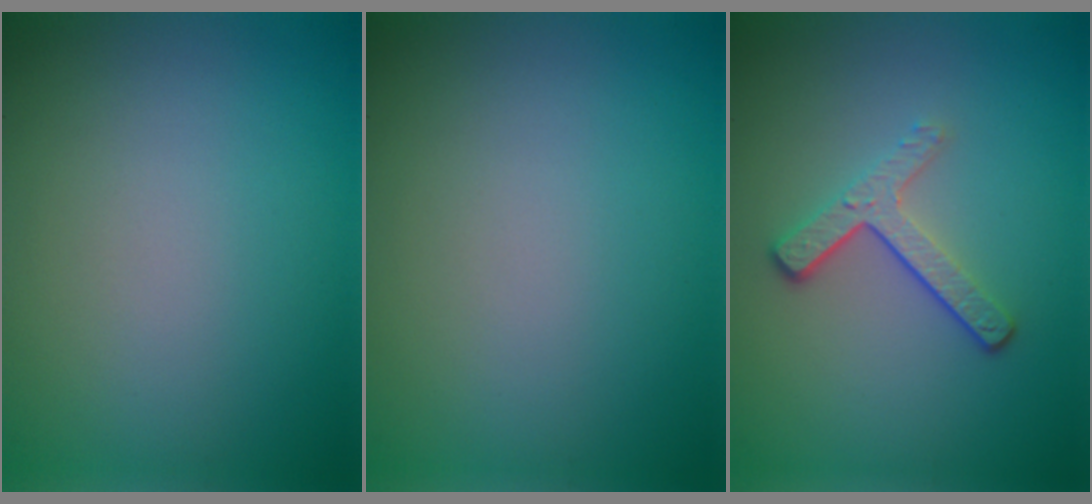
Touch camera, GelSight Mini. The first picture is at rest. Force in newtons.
{"total": 0.0}
{"total": 3.4, "press": 2.3, "slide": 2.5}